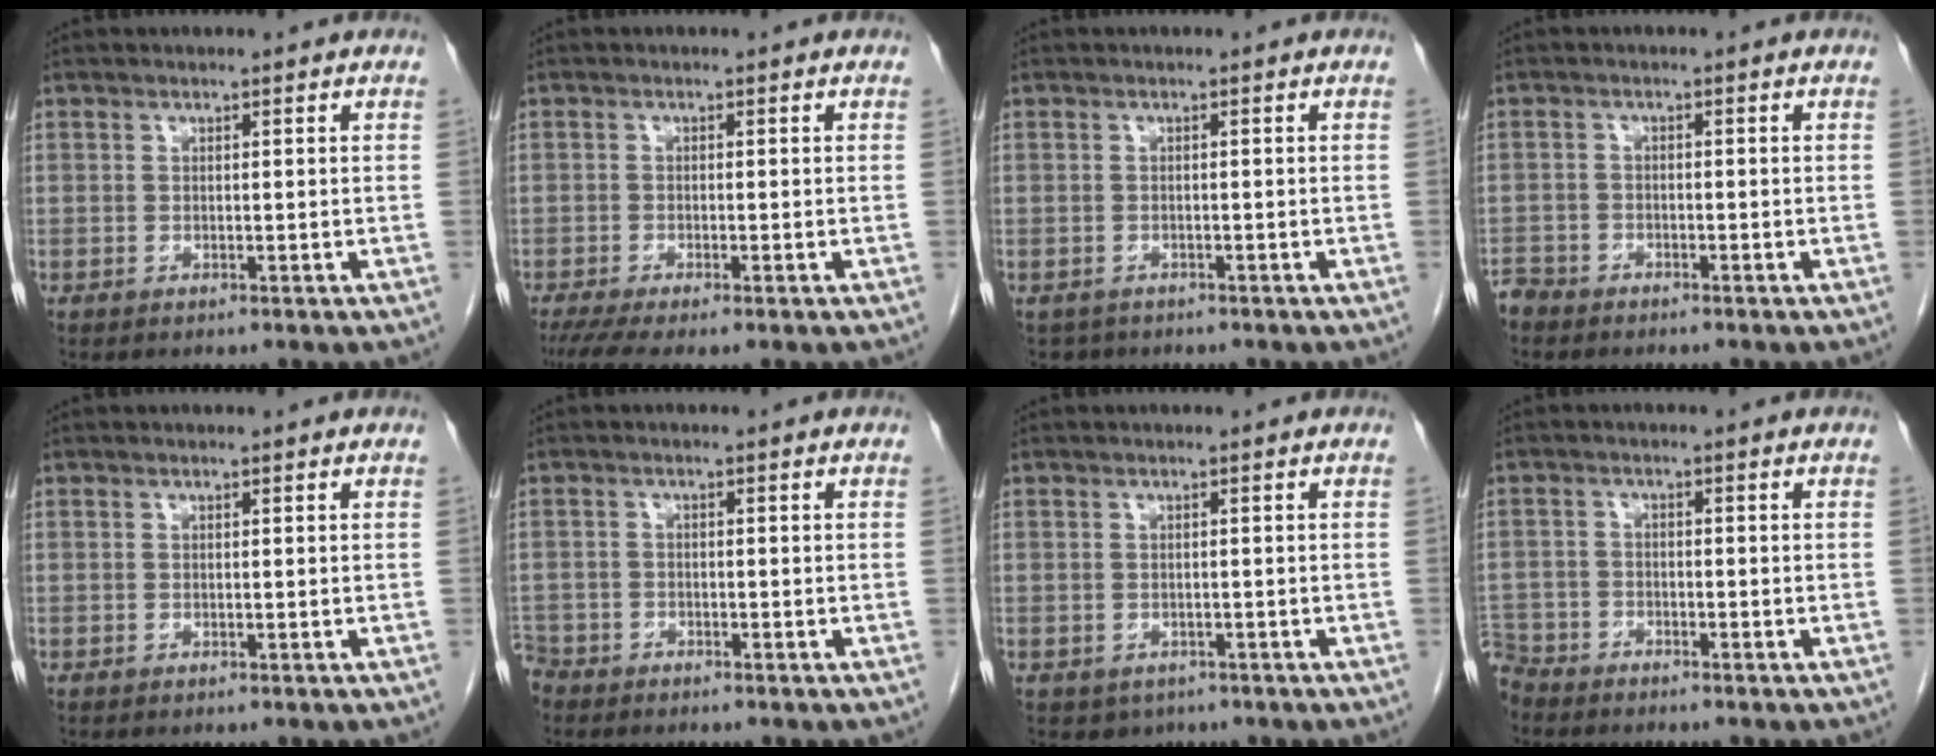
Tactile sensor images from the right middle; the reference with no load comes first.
{"total": 5.4, "force": [-4.0, 0.6, 3.6], "torque": [-0.059, -0.014, -0.067]}
{"total": 2.1, "force": [-1.6, 1.3, -0.1], "torque": [-0.006, 0.001, -0.025]}
{"total": 2.7, "force": [-2.5, 1.0, -0.1], "torque": [0.001, -0.002, -0.049]}
{"total": 0.0}
{"total": 3.6, "force": [-3.2, 1.7, 0.1], "torque": [-0.003, -0.003, -0.065]}
{"total": 2.5, "force": [-1.5, 1.9, 0.6], "torque": [-0.008, 0.004, -0.013]}
{"total": 5.5, "force": [-5.1, 1.9, 0.0], "torque": [0.003, -0.010, -0.101]}